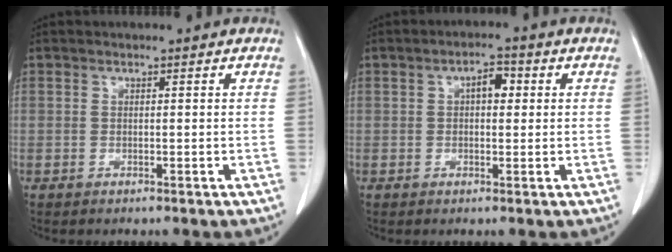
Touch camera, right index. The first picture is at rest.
{"total": 3.3, "force": [0.7, 1.6, 2.8], "torque": [-0.044, 0.012, 0.008]}